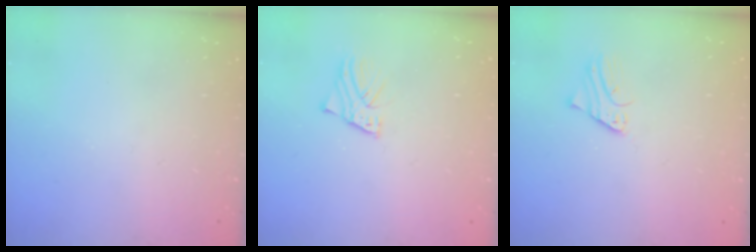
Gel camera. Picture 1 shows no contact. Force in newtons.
{"total": 2.0, "press": 2.0, "slide": 0.1}
{"total": 1.8, "press": 1.7, "slide": 0.1}